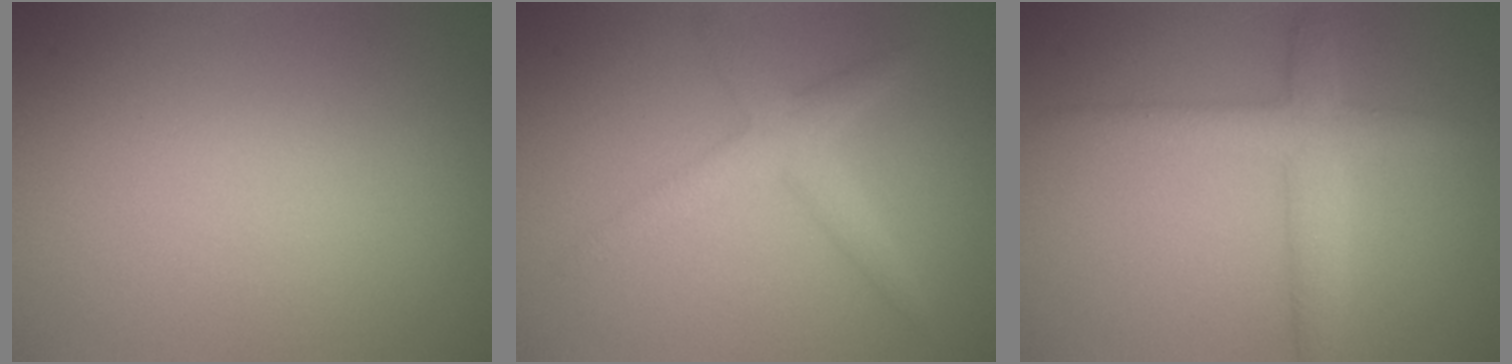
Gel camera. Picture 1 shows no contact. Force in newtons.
{"total": 2.9, "press": 2.9, "slide": 0.1}
{"total": 3.7, "press": 3.7, "slide": 0.1}